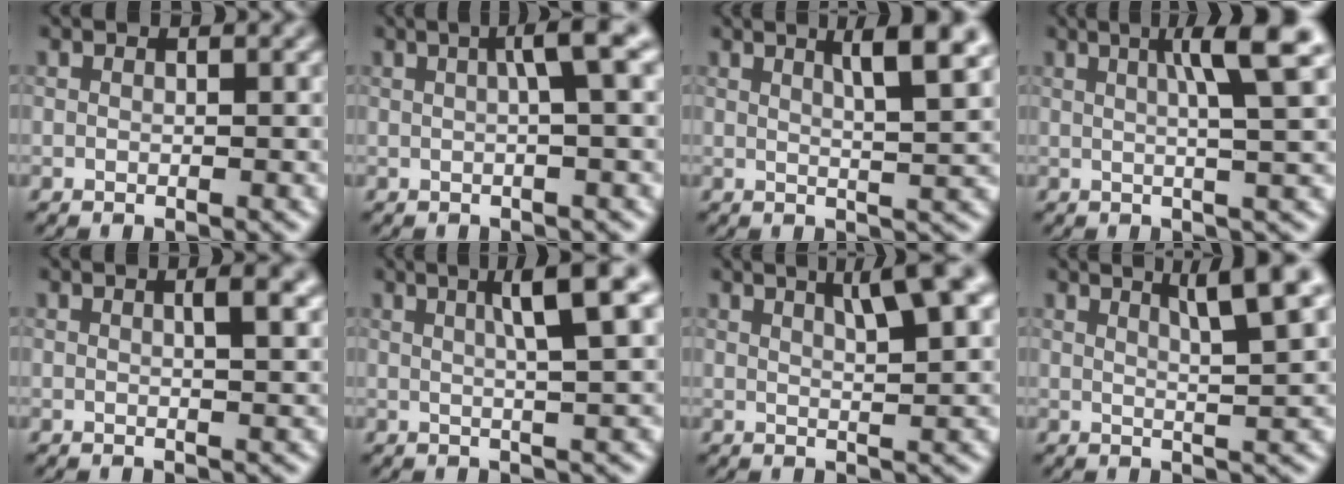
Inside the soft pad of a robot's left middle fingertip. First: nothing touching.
{"total": 3.8, "force": [0.8, 0.5, 3.7], "torque": [-0.049, 0.014, 0.010]}
{"total": 5.5, "force": [2.6, 1.3, 4.6], "torque": [-0.047, 0.011, 0.032]}
{"total": 6.3, "force": [2.0, 1.0, 5.9], "torque": [-0.073, 0.015, 0.028]}
{"total": 3.3, "force": [1.1, 1.1, 3.0], "torque": [-0.025, 0.009, 0.009]}
{"total": 5.9, "force": [2.0, 1.0, 5.4], "torque": [-0.069, 0.016, 0.027]}
{"total": 5.1, "force": [2.8, 0.9, 4.2], "torque": [-0.055, 0.007, 0.043]}
{"total": 5.2, "force": [2.9, 0.7, 4.3], "torque": [-0.056, 0.008, 0.047]}